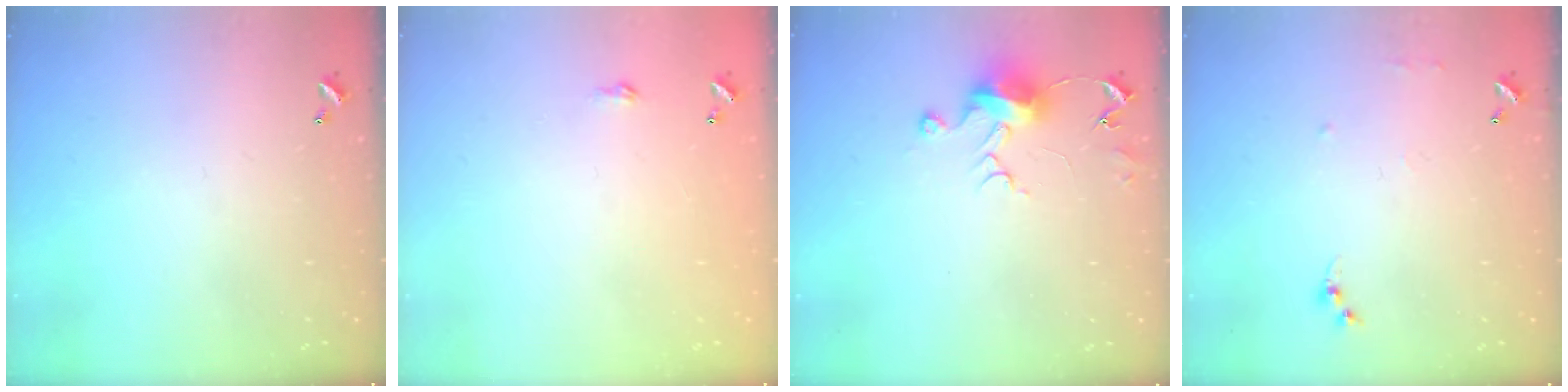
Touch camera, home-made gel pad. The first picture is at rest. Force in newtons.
{"total": 1.8, "press": 1.8, "slide": 0.3}
{"total": 7.7, "press": 7.7, "slide": 0.4}
{"total": 6.4, "press": 6.4, "slide": 0.8}